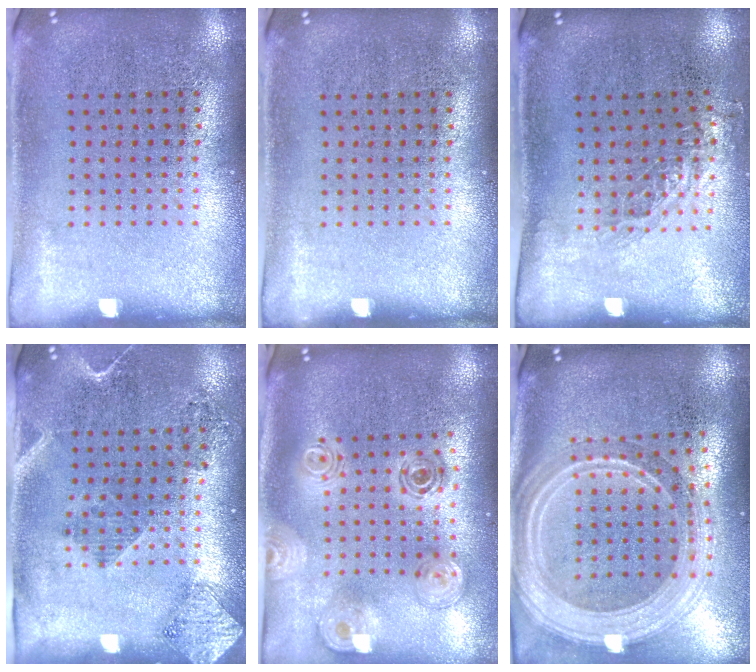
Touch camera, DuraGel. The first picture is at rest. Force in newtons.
{"total": 0.0}
{"total": 0.8, "press": 0.8, "slide": 0.2}
{"total": 1.9, "press": 1.7, "slide": 1.0}
{"total": 1.5, "press": 1.3, "slide": 0.7}
{"total": 2.9, "press": 2.4, "slide": 1.6}